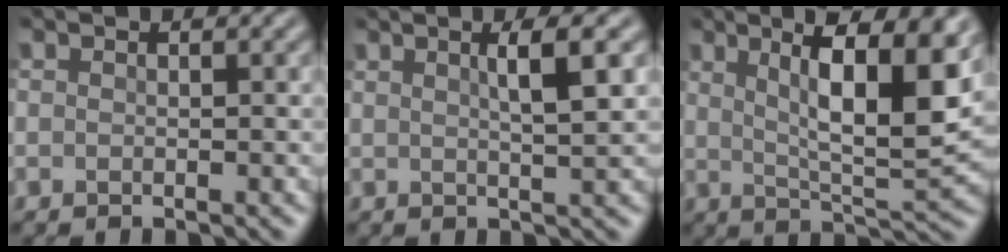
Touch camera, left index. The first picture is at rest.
{"total": 3.6, "force": [1.2, 0.8, 3.3], "torque": [-0.043, 0.003, 0.017]}
{"total": 10.6, "force": [3.5, 2.9, 9.6], "torque": [-0.152, -0.001, 0.058]}